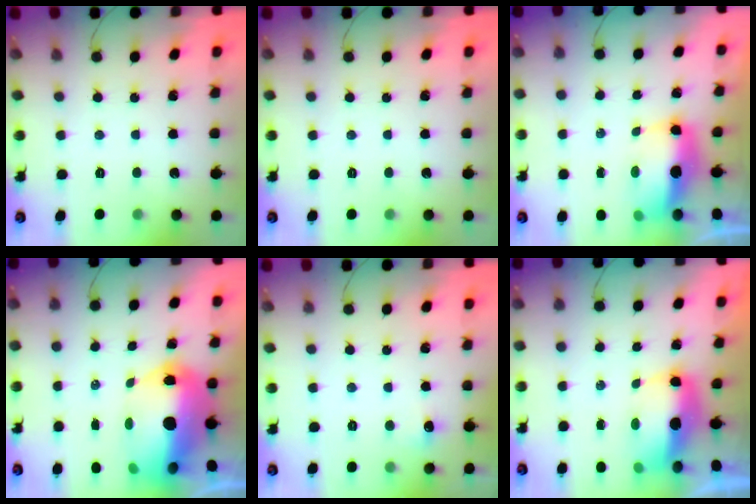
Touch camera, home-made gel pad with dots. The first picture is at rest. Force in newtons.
{"total": 0.0}
{"total": 8.5, "press": 8.4, "slide": 1.0}
{"total": 17.9, "press": 17.5, "slide": 3.8}
{"total": 3.9, "press": 3.7, "slide": 1.2}
{"total": 7.2, "press": 7.0, "slide": 1.4}